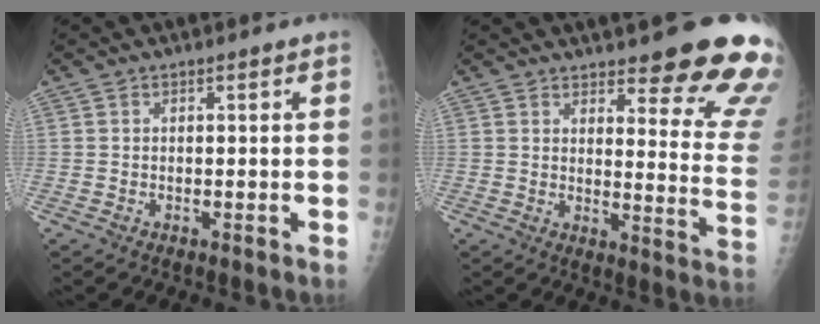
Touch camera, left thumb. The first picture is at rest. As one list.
[{"total": 17.8, "force": [13.7, 3.9, 10.7], "torque": [-0.095, -0.094, 0.159]}]